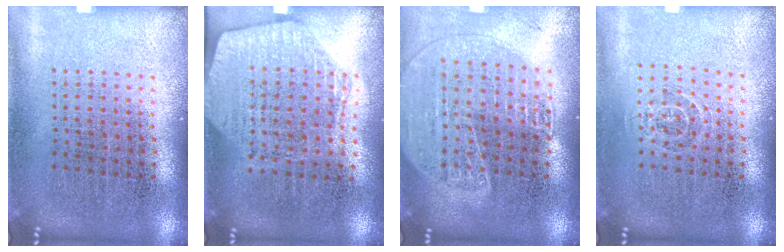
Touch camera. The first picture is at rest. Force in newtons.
{"total": 1.9, "press": 1.7, "slide": 0.8}
{"total": 1.8, "press": 1.7, "slide": 0.7}
{"total": 0.8, "press": 0.5, "slide": 0.6}